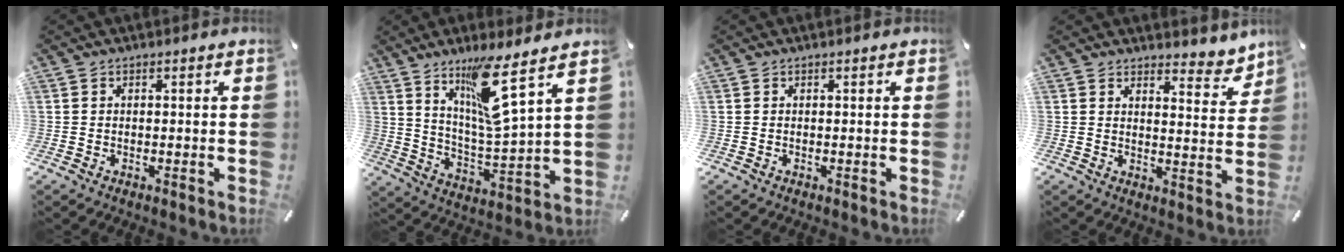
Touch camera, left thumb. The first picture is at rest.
{"total": 13.7, "force": [9.3, 1.6, 9.9], "torque": [-0.177, -0.047, 0.149]}
{"total": 0.0}
{"total": 6.1, "force": [5.4, 2.6, 1.4], "torque": [0.001, -0.051, 0.091]}